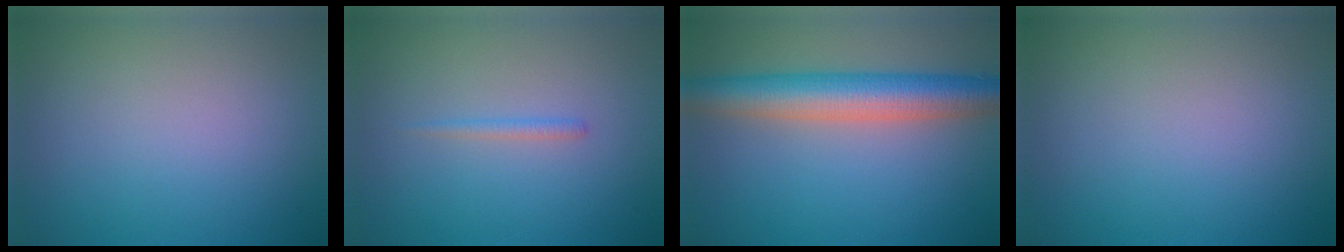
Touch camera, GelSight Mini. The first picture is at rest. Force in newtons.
{"total": 0.8, "press": 0.8, "slide": 0.1}
{"total": 6.9, "press": 6.9, "slide": 0.4}
{"total": 0.0}